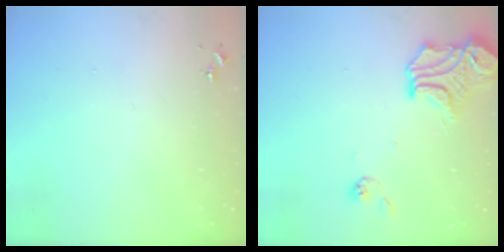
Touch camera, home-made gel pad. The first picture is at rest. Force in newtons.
{"total": 15.8, "press": 15.8, "slide": 1.5}